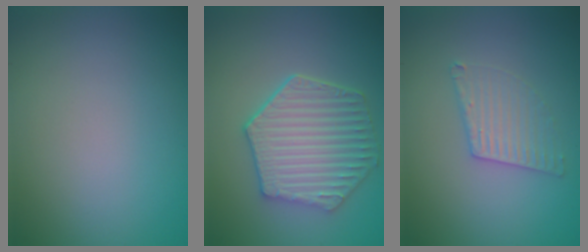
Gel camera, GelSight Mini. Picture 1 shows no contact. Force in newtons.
{"total": 6.1, "press": 4.9, "slide": 3.7}
{"total": 2.5, "press": 2.5, "slide": 0.2}